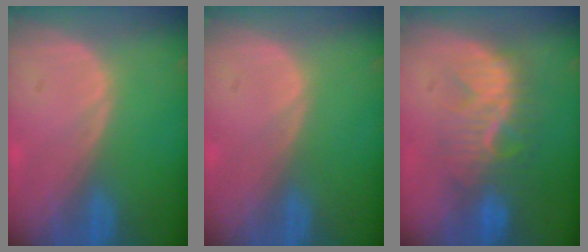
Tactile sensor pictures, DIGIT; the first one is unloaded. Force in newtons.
{"total": 0.0}
{"total": 8.6, "press": 8.0, "slide": 2.9}